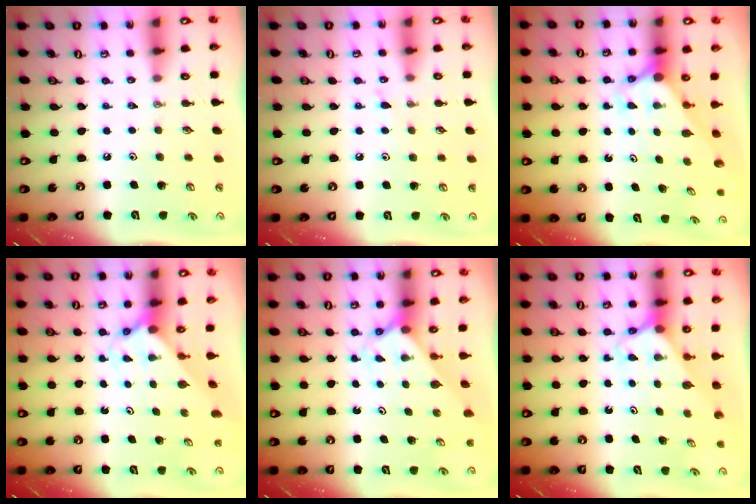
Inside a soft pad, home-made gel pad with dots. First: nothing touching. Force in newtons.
{"total": 4.0, "press": 4.0, "slide": 0.5}
{"total": 2.8, "press": 2.8, "slide": 0.0}
{"total": 1.7, "press": 1.7, "slide": 0.1}
{"total": 2.1, "press": 2.1, "slide": 0.2}
{"total": 2.5, "press": 2.5, "slide": 0.2}